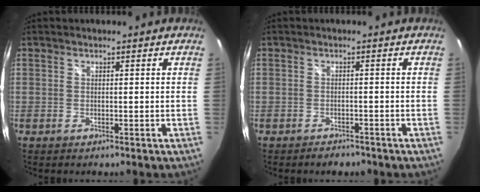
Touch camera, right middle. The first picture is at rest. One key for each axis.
{"total": 2.8, "fx": -2.4, "fy": 1.3, "fz": 0.8, "tx": -0.018, "ty": -0.001, "tz": -0.033}